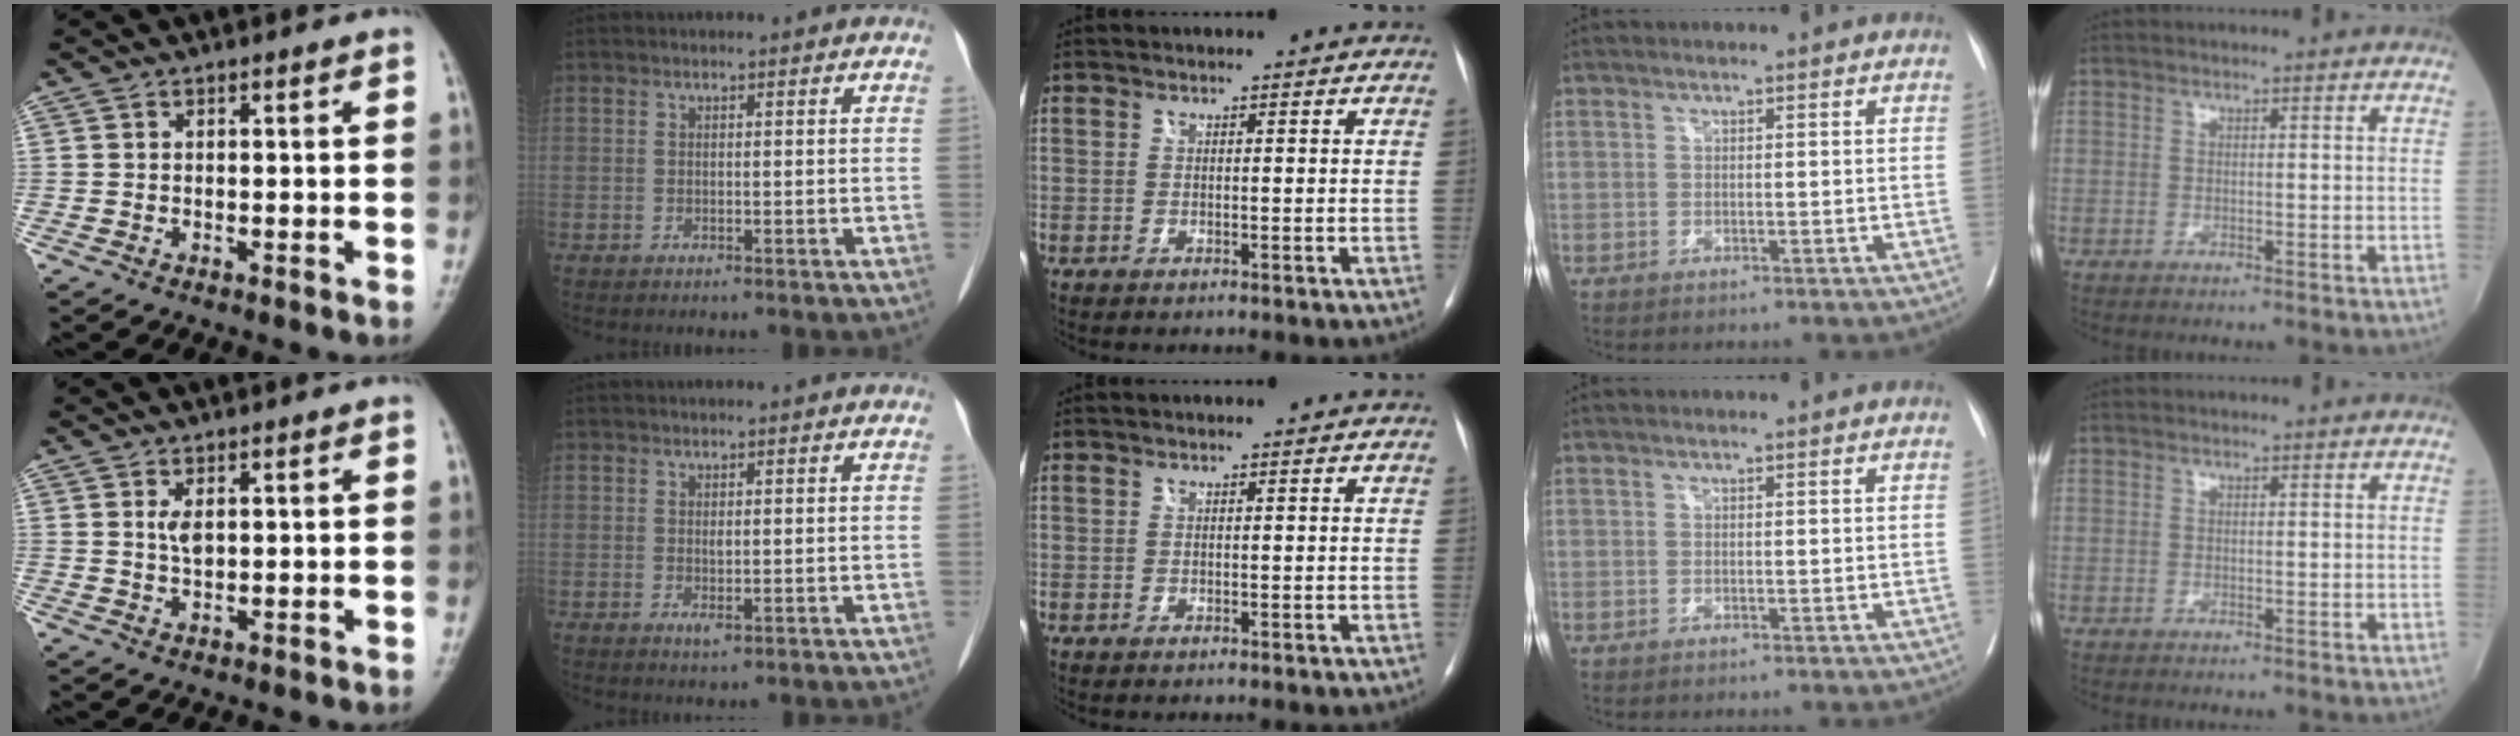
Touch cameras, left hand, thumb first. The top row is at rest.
{"thumb": {"total": 2.4, "force": [0.8, 1.2, 1.9], "torque": [-0.031, -0.006, 0.018]}, "index": {"total": 1.5, "force": [0.2, 0.5, 1.4], "torque": [-0.028, -0.004, 0.009]}}